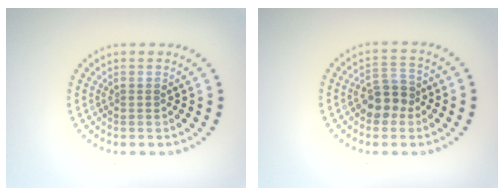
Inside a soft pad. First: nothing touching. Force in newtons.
{"total": 3.5, "press": 3.3, "slide": 1.0}